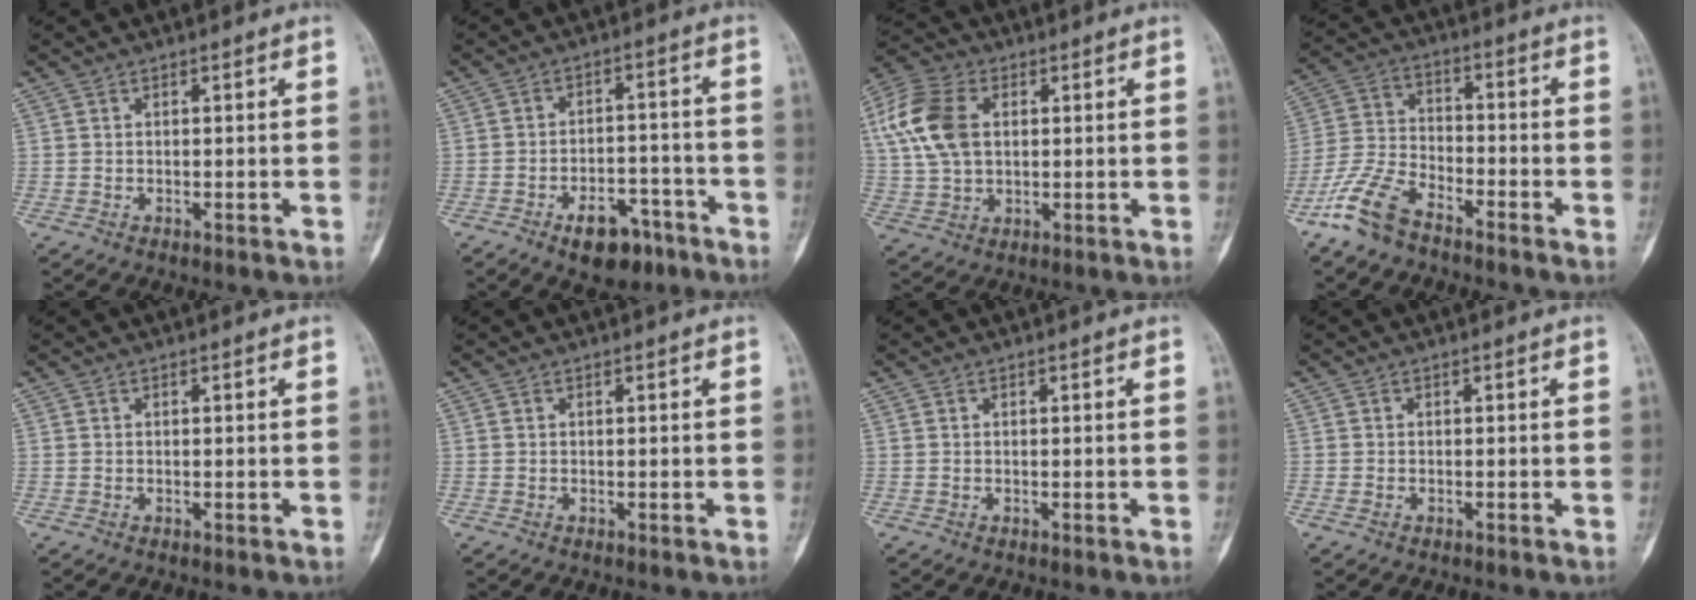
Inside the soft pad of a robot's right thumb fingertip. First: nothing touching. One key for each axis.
{"total": 9.1, "fx": -5.6, "fy": 4.9, "fz": 5.2, "tx": -0.052, "ty": 0.040, "tz": -0.081}
{"total": 13.6, "fx": 3.1, "fy": 9.0, "fz": 9.6, "tx": -0.196, "ty": 0.012, "tz": 0.058}
{"total": 10.5, "fx": -7.7, "fy": 4.3, "fz": 5.7, "tx": -0.131, "ty": 0.035, "tz": -0.162}
{"total": 0.0}
{"total": 0.0}
{"total": 0.0}
{"total": 0.6, "fx": -0.4, "fy": 0.3, "fz": 0.4, "tx": -0.013, "ty": -0.001, "tz": -0.009}